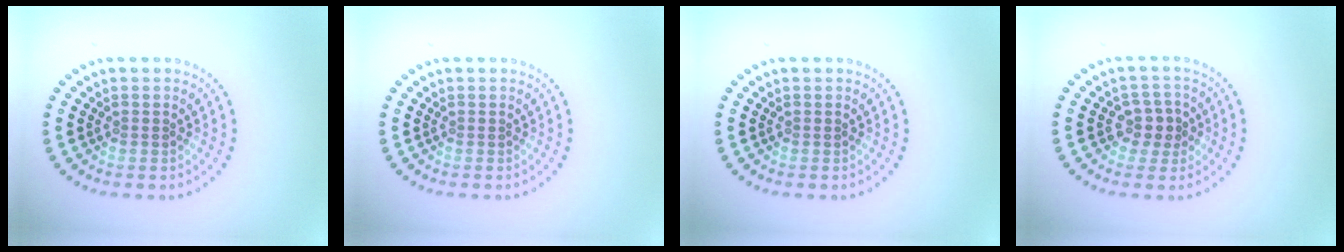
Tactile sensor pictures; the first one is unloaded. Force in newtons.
{"total": 0.0}
{"total": 0.0}
{"total": 2.3, "press": 2.1, "slide": 0.8}